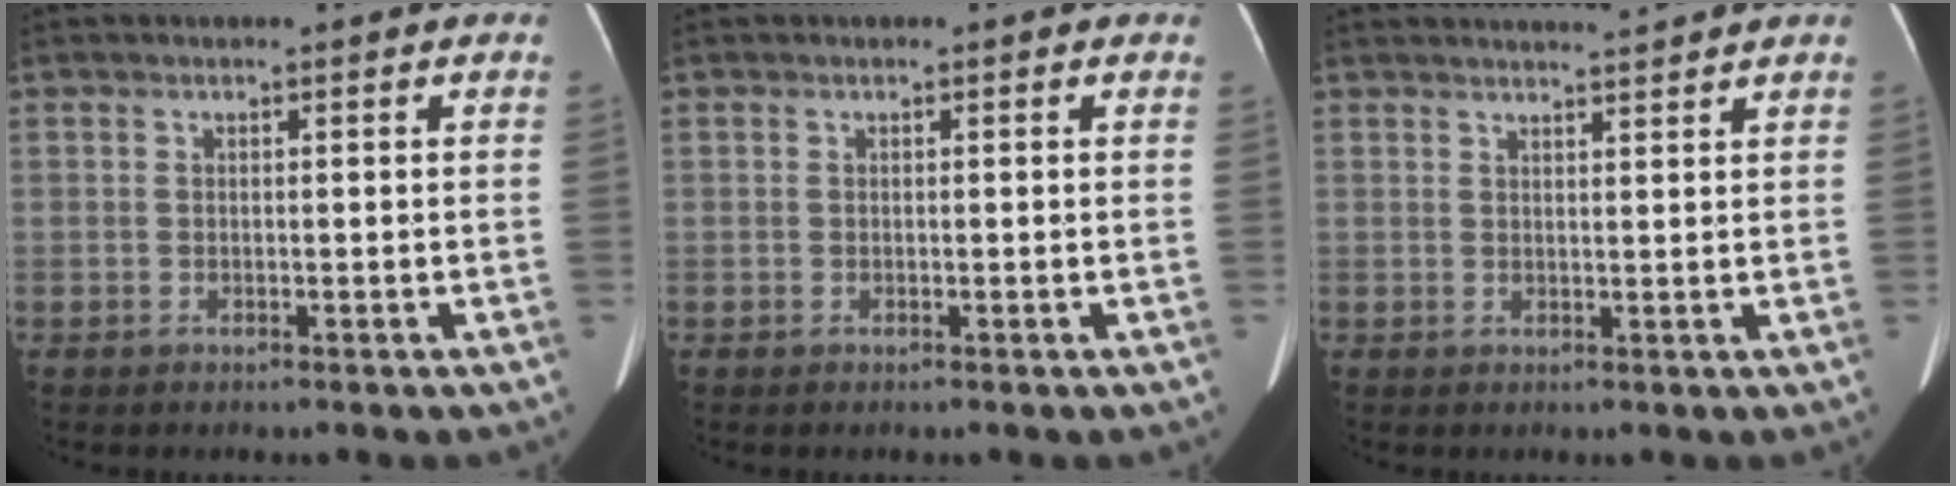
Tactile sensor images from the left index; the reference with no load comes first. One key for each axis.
{"total": 0.0}
{"total": 4.7, "fx": 4.4, "fy": -0.5, "fz": 1.3, "tx": -0.020, "ty": 0.009, "tz": 0.059}